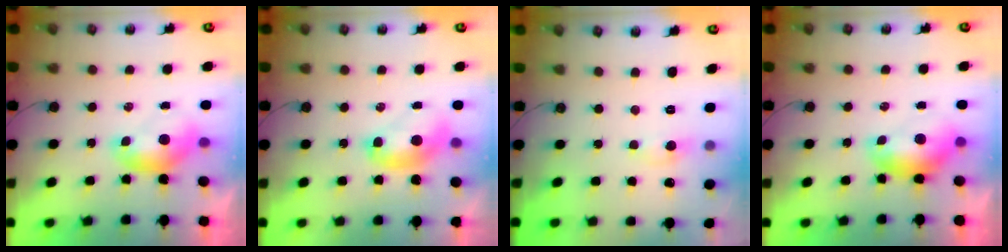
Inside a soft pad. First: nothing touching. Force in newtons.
{"total": 2.8, "press": 2.8, "slide": 0.1}
{"total": 0.7, "press": 0.6, "slide": 0.4}
{"total": 0.9, "press": 0.7, "slide": 0.5}